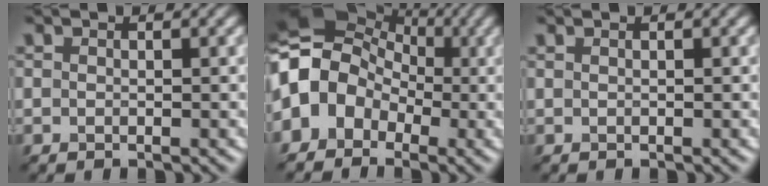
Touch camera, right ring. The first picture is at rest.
{"total": 8.7, "force": [-1.2, 7.1, 4.9], "torque": [-0.104, 0.019, -0.015]}
{"total": 0.0}